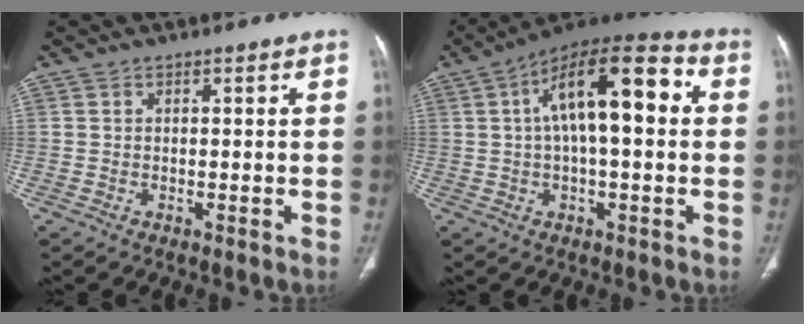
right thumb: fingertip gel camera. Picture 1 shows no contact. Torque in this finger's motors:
{"motor_torque": [0.79, 4.22, 1.83, -0.29, 0.20]}